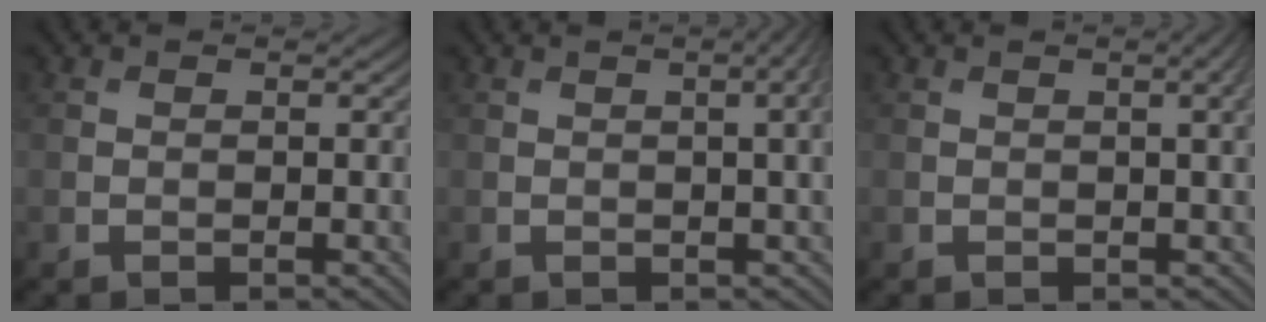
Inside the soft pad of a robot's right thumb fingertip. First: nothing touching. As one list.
[{"total": 3.8, "force": [0.7, 0.8, 3.6], "torque": [-0.046, 0.014, 0.008]}, {"total": 2.6, "force": [0.7, 0.4, 2.5], "torque": [-0.030, 0.008, 0.009]}]